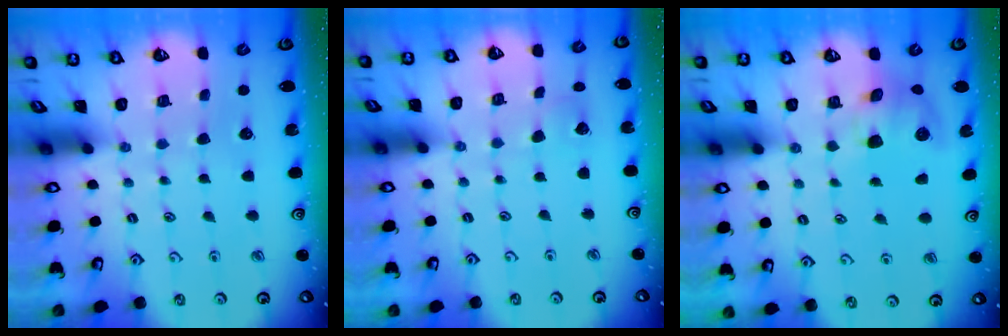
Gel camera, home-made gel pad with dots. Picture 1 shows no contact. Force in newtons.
{"total": 2.9, "press": 2.9, "slide": 0.3}
{"total": 8.1, "press": 8.0, "slide": 1.1}